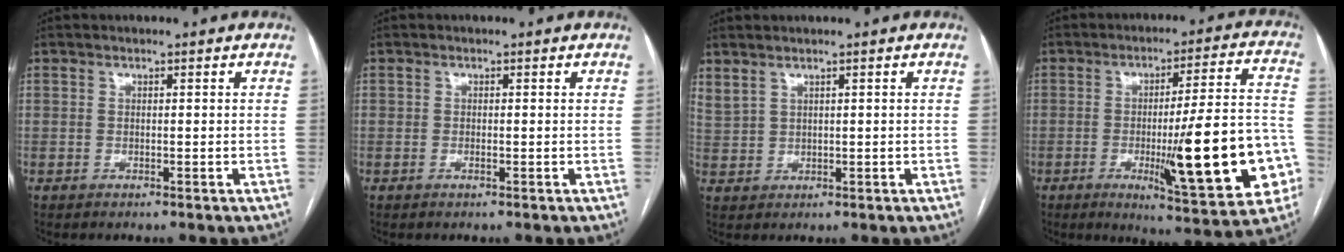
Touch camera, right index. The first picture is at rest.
{"total": 0.5, "force": [-0.3, 0.0, 0.4], "torque": [-0.010, -0.001, -0.004]}
{"total": 2.4, "force": [1.9, 0.7, 1.3], "torque": [-0.039, 0.007, 0.051]}
{"total": 20.0, "force": [-5.3, 2.3, 19.2], "torque": [-0.231, 0.004, -0.062]}